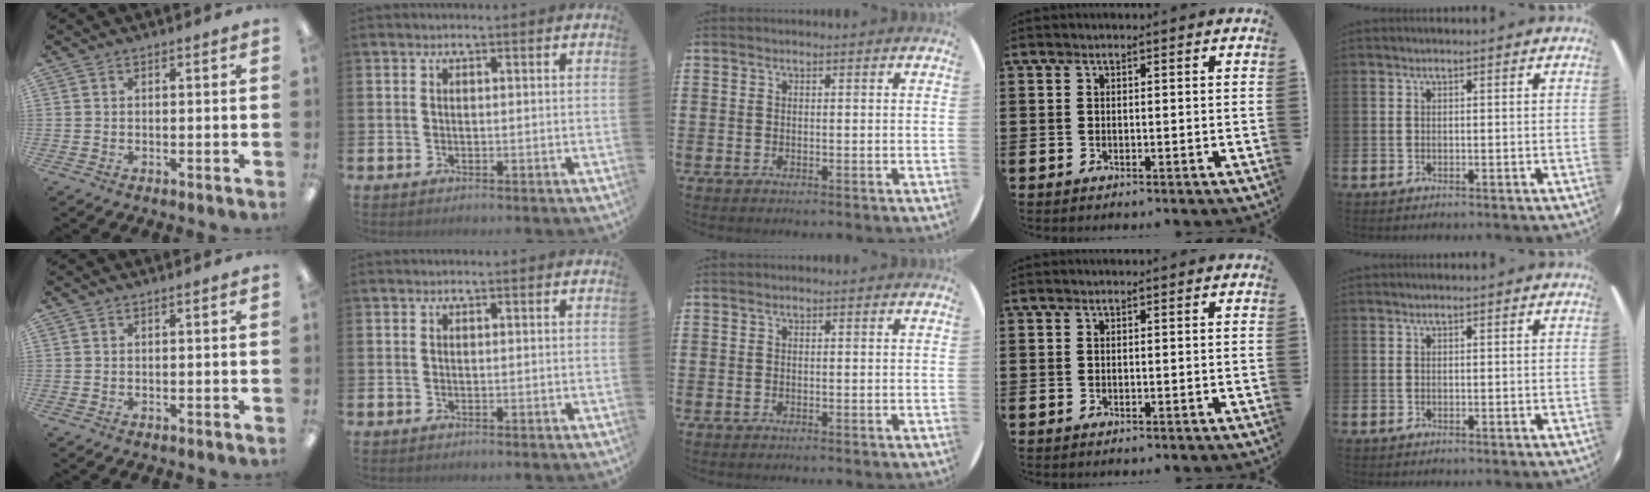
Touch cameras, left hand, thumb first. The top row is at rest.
{}